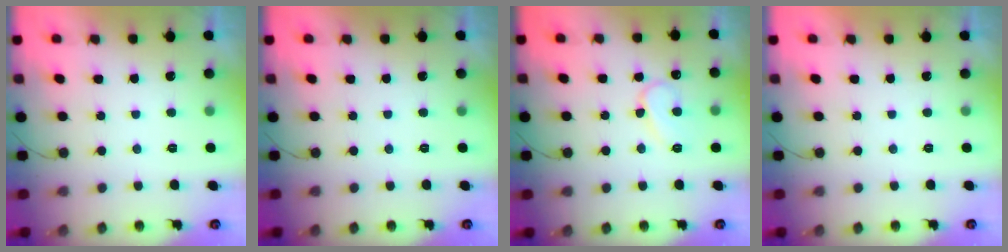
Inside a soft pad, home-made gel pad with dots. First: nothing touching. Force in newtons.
{"total": 0.0}
{"total": 8.5, "press": 8.5, "slide": 0.8}
{"total": 1.9, "press": 1.9, "slide": 0.1}